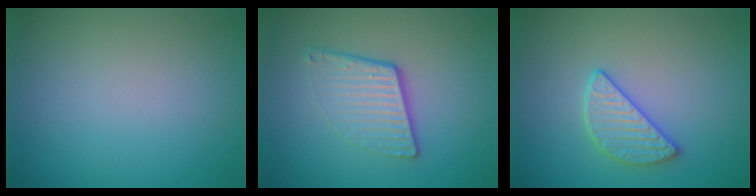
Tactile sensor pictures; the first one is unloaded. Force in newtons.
{"total": 4.2, "press": 2.8, "slide": 3.2}
{"total": 2.8, "press": 2.7, "slide": 0.7}